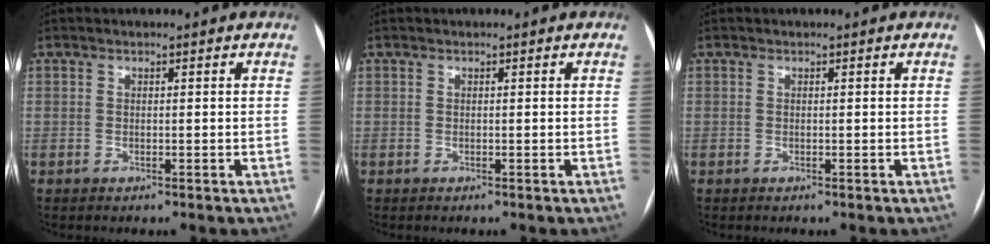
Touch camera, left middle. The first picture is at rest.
{"total": 0.0}
{"total": 0.0}